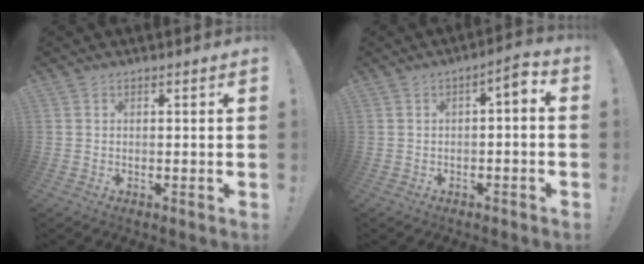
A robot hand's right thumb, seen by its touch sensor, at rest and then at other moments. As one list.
[{"total": 3.5, "force": [-1.0, 1.0, 3.2], "torque": [-0.049, 0.002, -0.020]}]